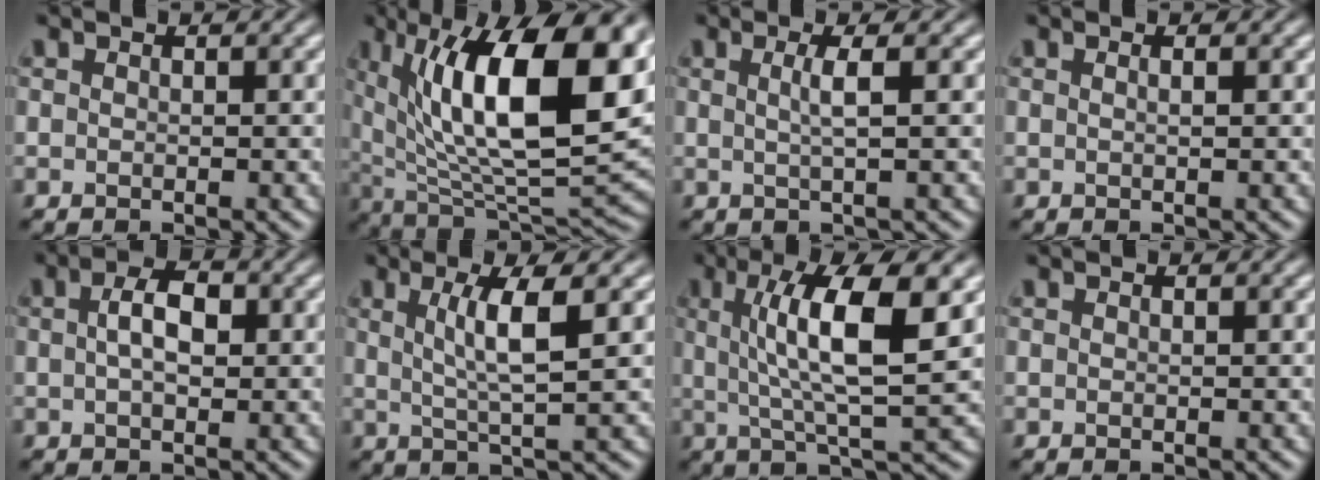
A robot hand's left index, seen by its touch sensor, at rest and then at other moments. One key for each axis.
{"total": 15.8, "fx": 5.3, "fy": 5.9, "fz": 13.7, "tx": -0.212, "ty": 0.001, "tz": 0.087}
{"total": 2.2, "fx": 0.3, "fy": 0.5, "fz": 2.1, "tx": -0.038, "ty": 0.003, "tz": 0.001}
{"total": 0.8, "fx": 0.2, "fy": 0.3, "fz": 0.7, "tx": -0.005, "ty": 0.001, "tz": -0.002}
{"total": 3.6, "fx": 0.4, "fy": 1.9, "fz": 3.0, "tx": -0.057, "ty": 0.006, "tz": 0.004}
{"total": 4.6, "fx": 1.3, "fy": 0.8, "fz": 4.4, "tx": -0.077, "ty": -0.001, "tz": 0.027}
{"total": 8.9, "fx": 2.1, "fy": 2.1, "fz": 8.4, "tx": -0.131, "ty": 0.003, "tz": 0.038}
{"total": 0.0}